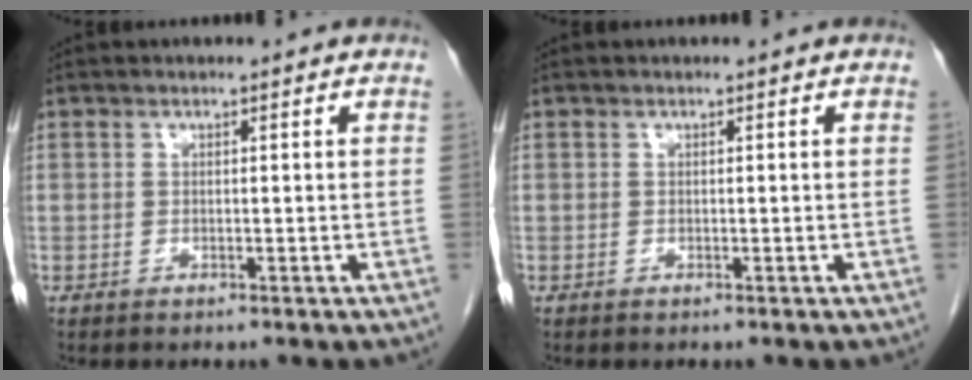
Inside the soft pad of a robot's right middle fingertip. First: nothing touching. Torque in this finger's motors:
{"motor_torque": [0.00, 0.00, 0.00, -0.01]}